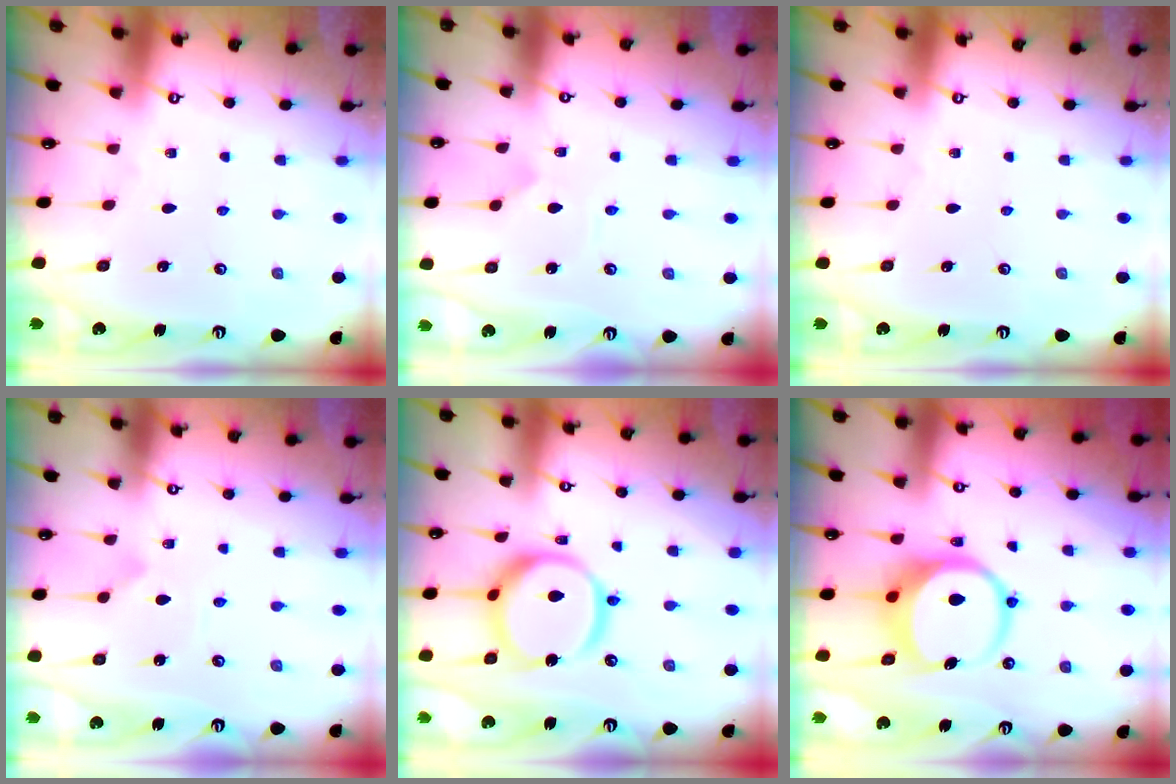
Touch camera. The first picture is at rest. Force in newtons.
{"total": 3.0, "press": 3.0, "slide": 0.1}
{"total": 0.0}
{"total": 3.0, "press": 3.0, "slide": 0.2}
{"total": 13.9, "press": 13.8, "slide": 1.5}
{"total": 9.4, "press": 9.3, "slide": 1.3}